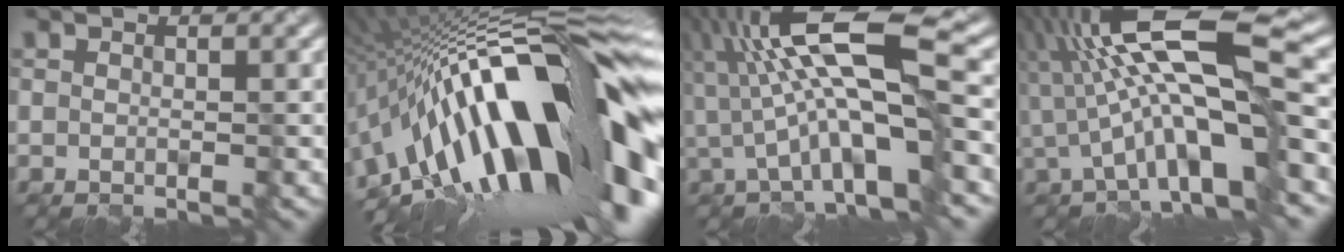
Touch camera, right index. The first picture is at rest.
{"total": 19.8, "force": [-4.1, 7.2, 17.9], "torque": [-0.263, 0.031, -0.109]}
{"total": 10.1, "force": [0.6, 2.6, 9.7], "torque": [-0.170, 0.019, 0.004]}
{"total": 11.1, "force": [0.0, 3.1, 10.7], "torque": [-0.179, 0.023, -0.008]}